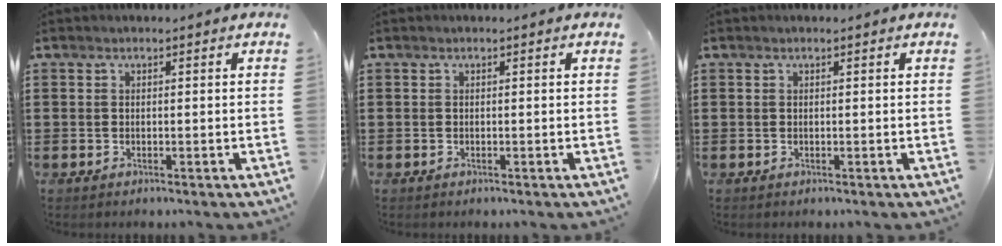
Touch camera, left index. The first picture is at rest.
{"total": 0.0}
{"total": 0.0}